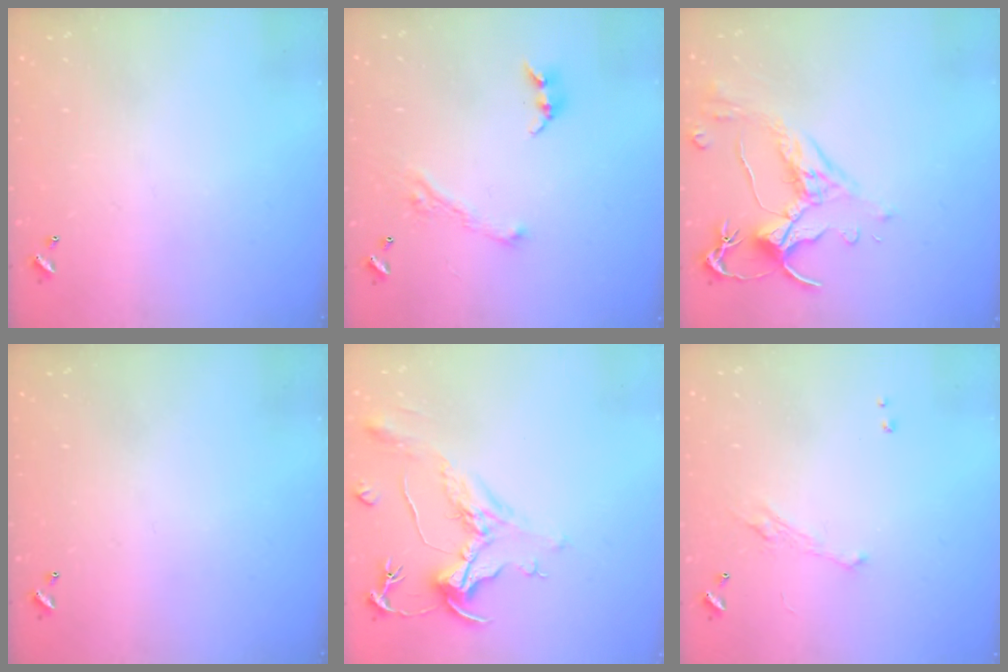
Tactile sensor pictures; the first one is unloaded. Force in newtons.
{"total": 3.7, "press": 3.6, "slide": 0.7}
{"total": 2.5, "press": 2.2, "slide": 1.3}
{"total": 0.0}
{"total": 2.1, "press": 1.6, "slide": 1.4}
{"total": 2.3, "press": 2.1, "slide": 0.8}